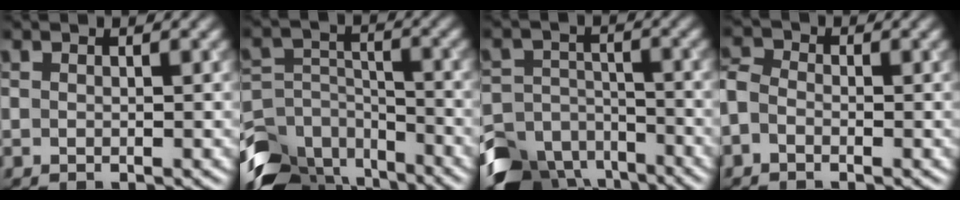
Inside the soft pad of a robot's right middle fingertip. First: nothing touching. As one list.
[{"total": 8.3, "force": [-6.3, 4.4, 3.1], "torque": [-0.064, -0.007, -0.121]}, {"total": 8.4, "force": [-6.5, 4.8, 2.3], "torque": [-0.023, -0.005, -0.113]}, {"total": 2.1, "force": [-0.9, 1.5, 1.2], "torque": [-0.027, 0.004, -0.029]}]